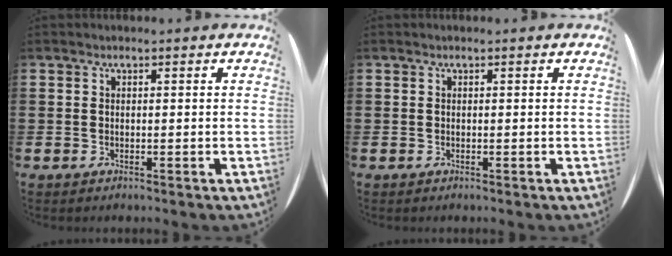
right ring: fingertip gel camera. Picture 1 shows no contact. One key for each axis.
{"total": 0.0}